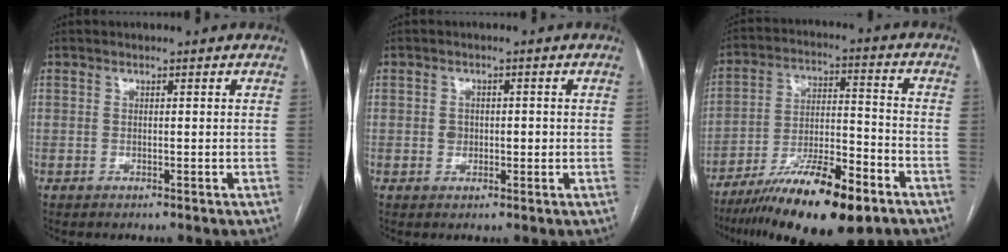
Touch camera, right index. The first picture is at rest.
{"total": 2.2, "force": [-0.1, 1.7, 1.3], "torque": [-0.022, 0.011, 0.003]}
{"total": 17.7, "force": [-11.7, 3.5, 12.8], "torque": [-0.209, -0.014, -0.199]}